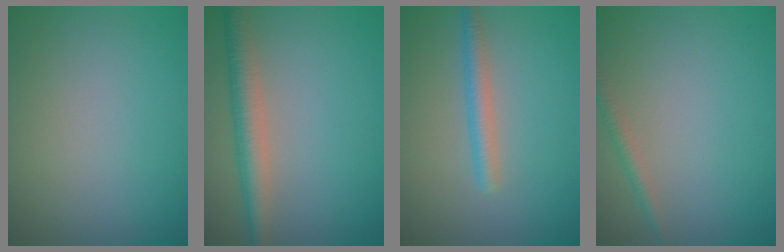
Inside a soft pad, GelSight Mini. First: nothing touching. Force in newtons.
{"total": 4.0, "press": 4.0, "slide": 0.1}
{"total": 2.3, "press": 2.3, "slide": 0.1}
{"total": 1.5, "press": 1.5, "slide": 0.0}